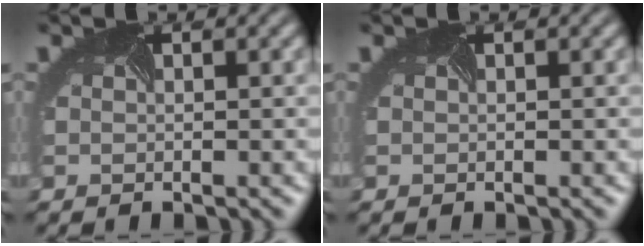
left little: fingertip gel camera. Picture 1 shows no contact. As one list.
[{"total": 0.0}]